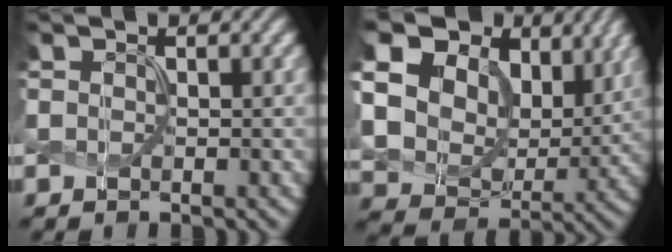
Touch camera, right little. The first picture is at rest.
{"total": 16.7, "force": [7.0, 12.7, 8.2], "torque": [-0.212, 0.019, 0.155]}